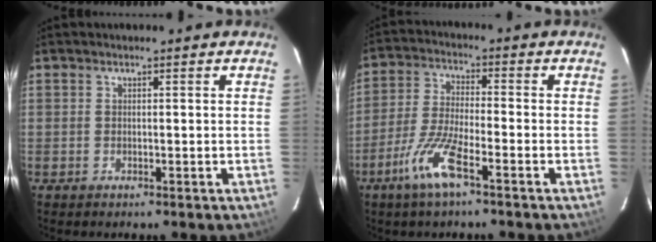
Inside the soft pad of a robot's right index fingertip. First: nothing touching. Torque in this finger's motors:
{"motor_torque": [0.33, -0.20, 0.25, 0.03]}